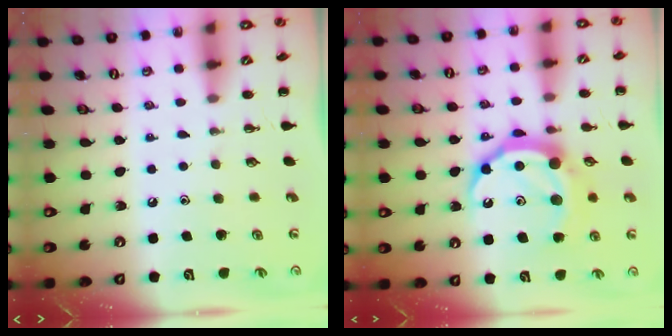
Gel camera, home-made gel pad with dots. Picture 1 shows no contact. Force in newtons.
{"total": 14.0, "press": 14.0, "slide": 0.9}